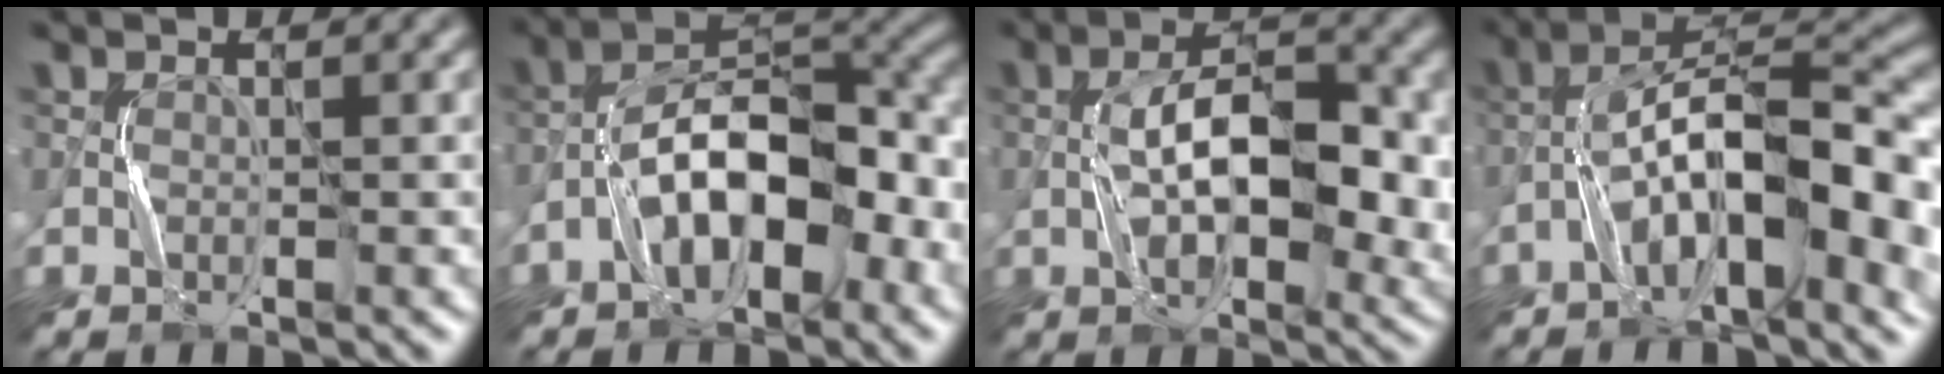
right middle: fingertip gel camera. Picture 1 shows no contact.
{"total": 9.5, "force": [-3.5, 4.3, 7.7], "torque": [-0.119, 0.027, -0.066]}
{"total": 8.9, "force": [-0.1, 4.3, 7.8], "torque": [-0.127, 0.005, -0.002]}
{"total": 11.5, "force": [-3.2, 3.7, 10.4], "torque": [-0.172, 0.021, -0.056]}